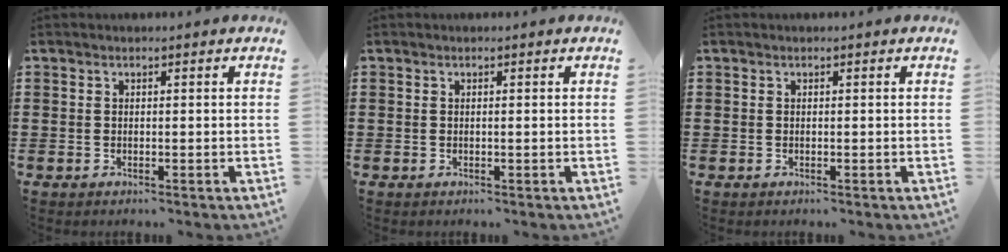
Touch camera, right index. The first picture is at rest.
{"total": 0.0}
{"total": 0.0}